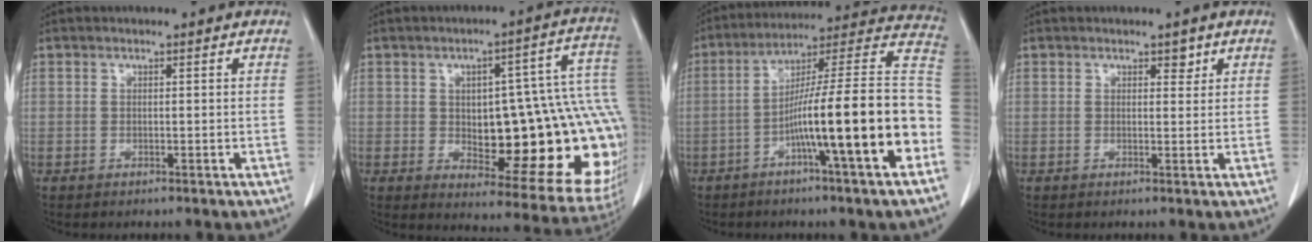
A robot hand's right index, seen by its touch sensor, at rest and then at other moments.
{"total": 24.3, "force": [-1.4, 7.0, 23.2], "torque": [-0.220, 0.033, 0.009]}
{"total": 20.6, "force": [-6.3, -0.1, 19.6], "torque": [-0.252, 0.018, -0.105]}
{"total": 1.5, "force": [1.0, 0.8, 0.8], "torque": [-0.005, -0.004, 0.011]}